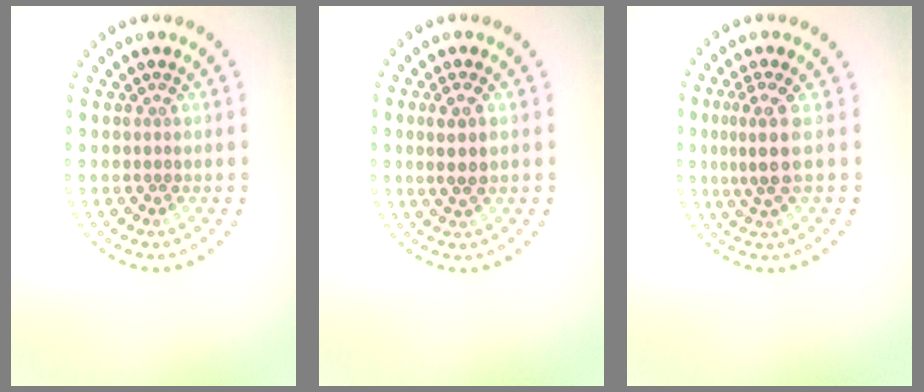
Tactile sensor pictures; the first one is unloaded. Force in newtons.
{"total": 2.2, "press": 2.0, "slide": 1.0}
{"total": 2.9, "press": 2.1, "slide": 2.1}